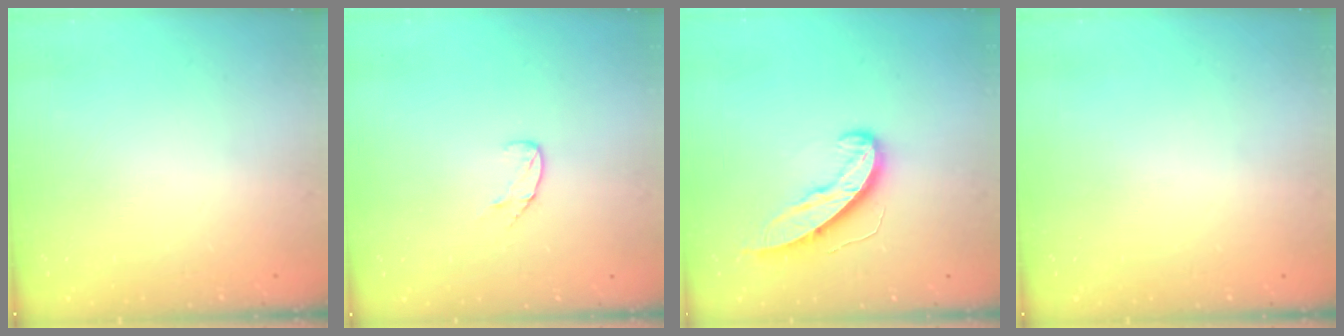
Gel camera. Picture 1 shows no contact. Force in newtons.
{"total": 5.6, "press": 5.6, "slide": 0.5}
{"total": 9.3, "press": 9.3, "slide": 0.3}
{"total": 0.0}